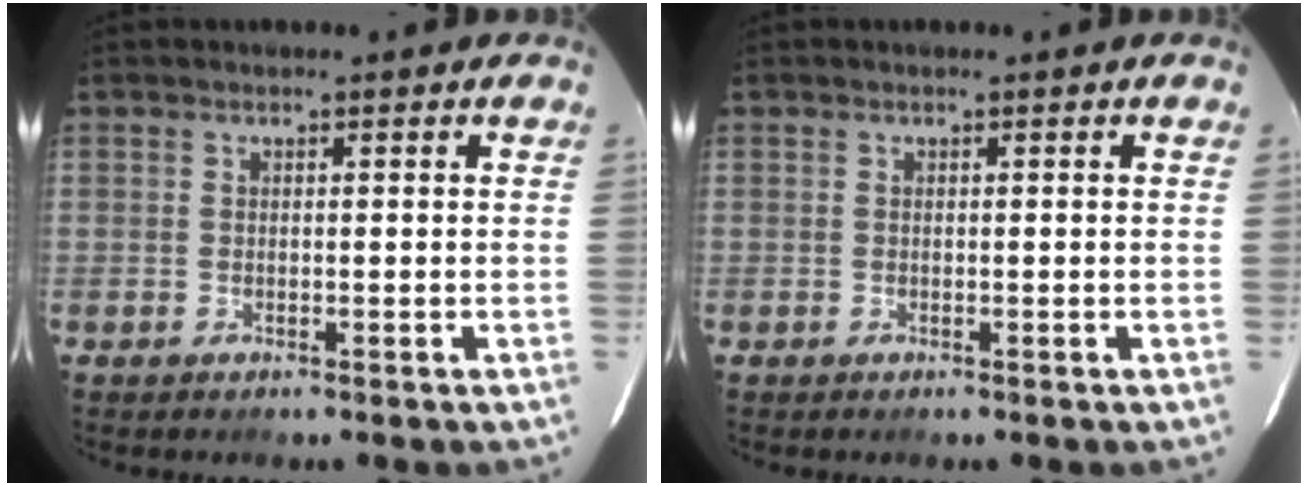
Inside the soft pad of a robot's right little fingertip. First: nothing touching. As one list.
[{"total": 0.0}]